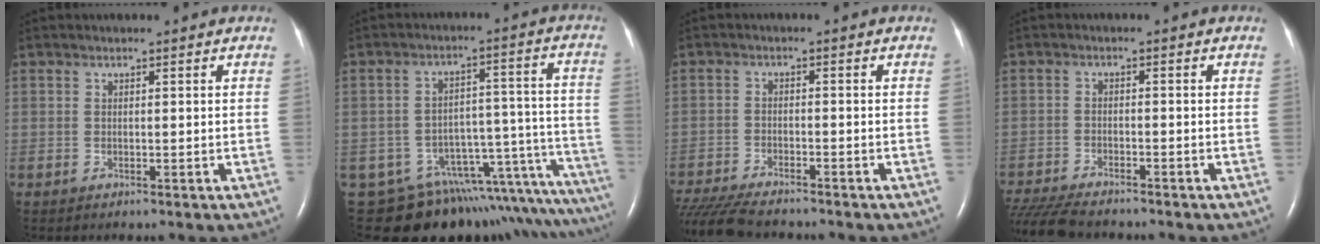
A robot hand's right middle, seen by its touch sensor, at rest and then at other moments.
{"total": 18.9, "force": [-16.4, 5.3, 7.6], "torque": [-0.025, 0.071, -0.200]}
{"total": 11.0, "force": [-9.8, 1.6, 4.7], "torque": [-0.085, -0.020, -0.161]}
{"total": 10.4, "force": [-9.3, 1.7, 4.3], "torque": [-0.081, -0.019, -0.153]}